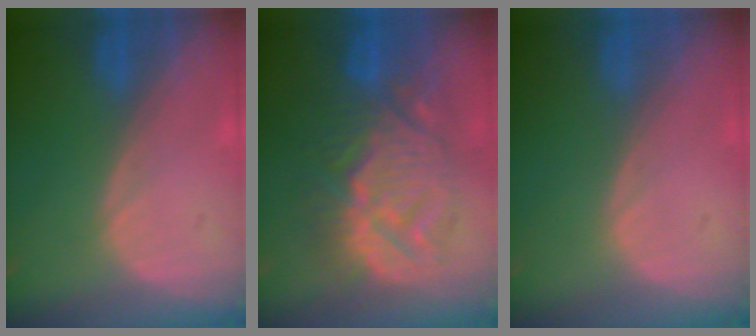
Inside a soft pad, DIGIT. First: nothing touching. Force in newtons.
{"total": 11.5, "press": 11.5, "slide": 1.0}
{"total": 0.0}